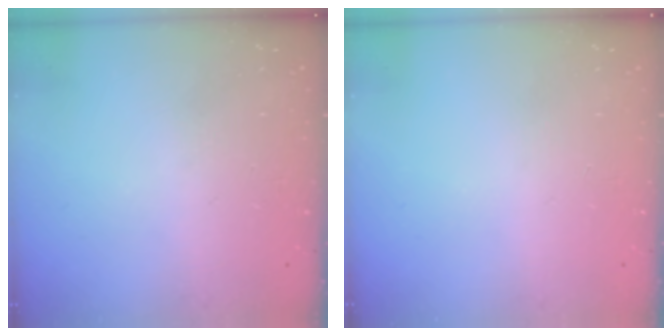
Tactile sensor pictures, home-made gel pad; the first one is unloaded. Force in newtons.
{"total": 0.0}